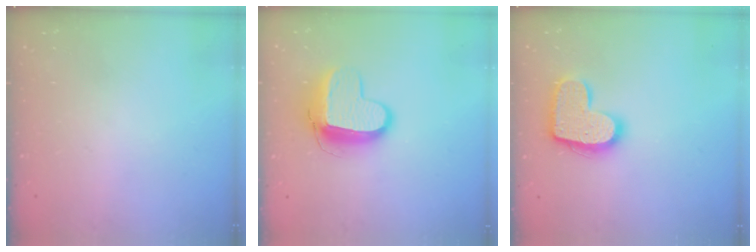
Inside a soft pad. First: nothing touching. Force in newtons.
{"total": 11.1, "press": 11.0, "slide": 1.3}
{"total": 15.0, "press": 15.0, "slide": 0.7}